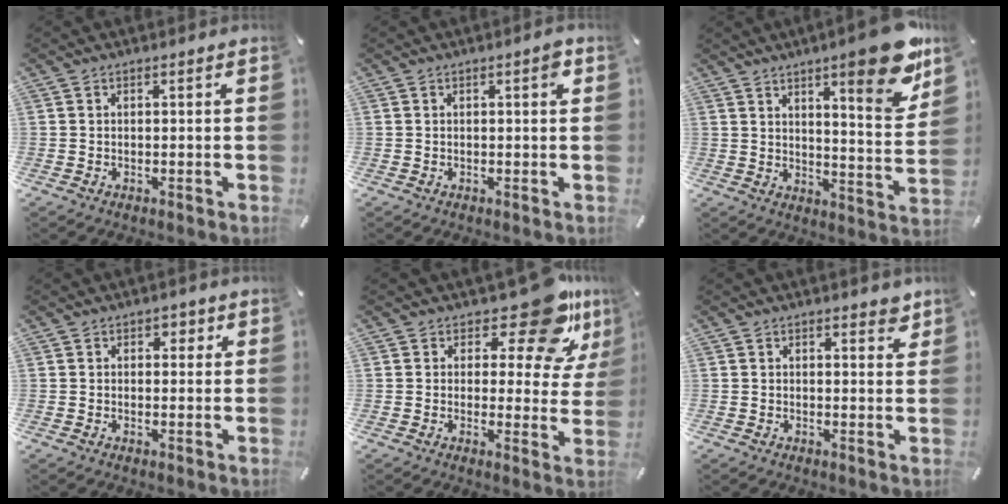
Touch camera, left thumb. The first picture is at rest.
{"total": 2.0, "force": [0.7, 0.5, 1.8], "torque": [-0.022, -0.001, 0.006]}
{"total": 14.8, "force": [10.1, 3.4, 10.3], "torque": [-0.133, -0.072, 0.159]}
{"total": 2.2, "force": [0.9, 1.9, 0.9], "torque": [-0.004, 0.000, 0.010]}
{"total": 15.2, "force": [10.3, 5.7, 9.6], "torque": [-0.125, -0.066, 0.169]}
{"total": 2.6, "force": [2.0, 1.2, 1.2], "torque": [-0.004, -0.012, 0.031]}